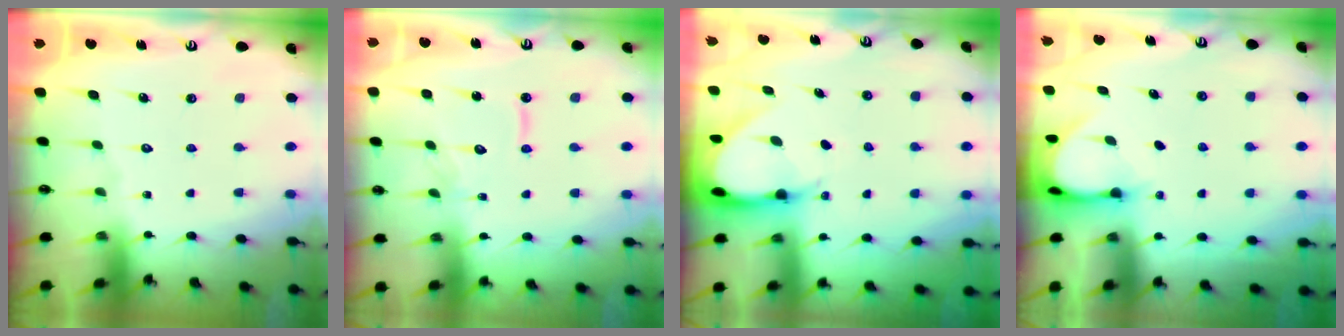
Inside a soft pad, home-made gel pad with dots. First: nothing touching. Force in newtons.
{"total": 8.9, "press": 8.9, "slide": 0.6}
{"total": 6.0, "press": 6.0, "slide": 0.6}
{"total": 3.9, "press": 3.9, "slide": 0.3}